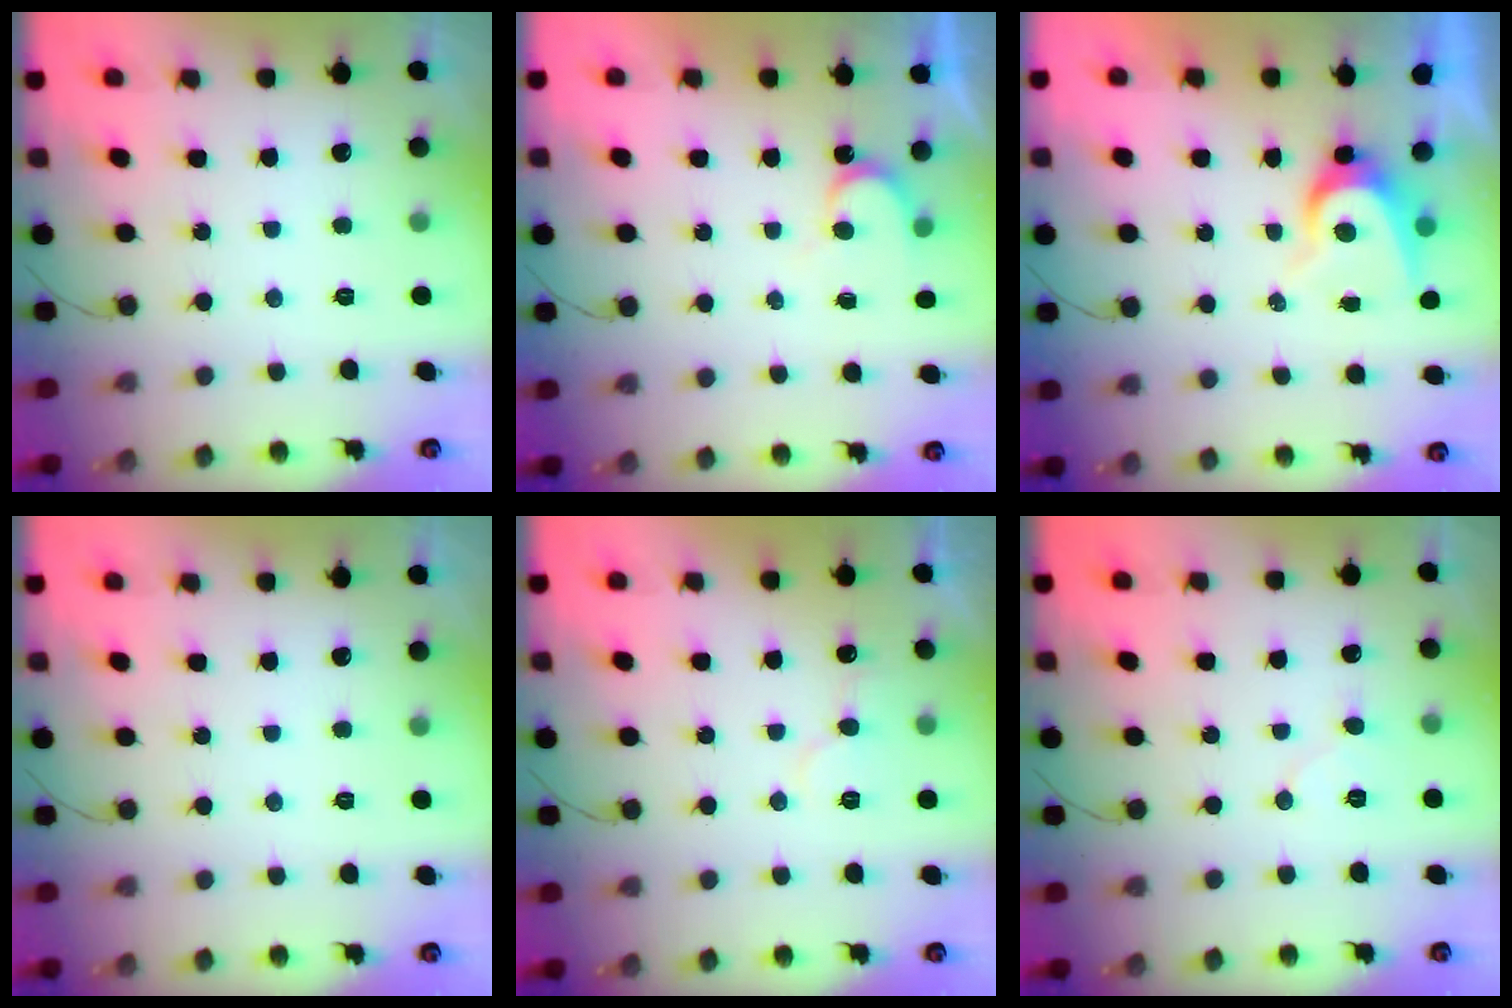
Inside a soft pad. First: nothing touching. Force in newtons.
{"total": 3.9, "press": 3.9, "slide": 0.4}
{"total": 6.4, "press": 6.4, "slide": 0.5}
{"total": 0.0}
{"total": 6.1, "press": 6.0, "slide": 0.6}
{"total": 5.9, "press": 5.9, "slide": 0.6}